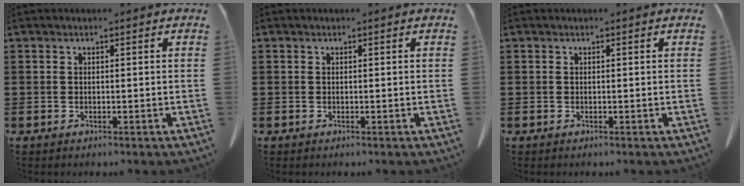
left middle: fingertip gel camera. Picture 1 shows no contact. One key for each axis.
{"total": 0.0}
{"total": 0.0}